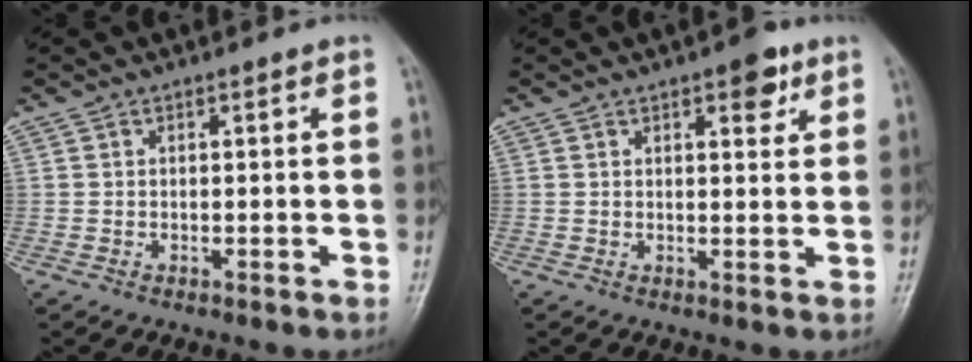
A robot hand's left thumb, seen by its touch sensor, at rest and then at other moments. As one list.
[{"total": 4.6, "force": [2.6, 2.0, 3.2], "torque": [-0.027, -0.010, 0.031]}]